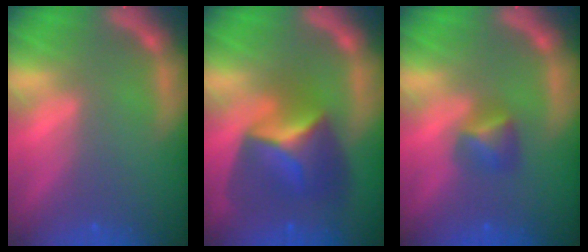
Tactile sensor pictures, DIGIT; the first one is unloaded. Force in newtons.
{"total": 7.4}
{"total": 2.4}